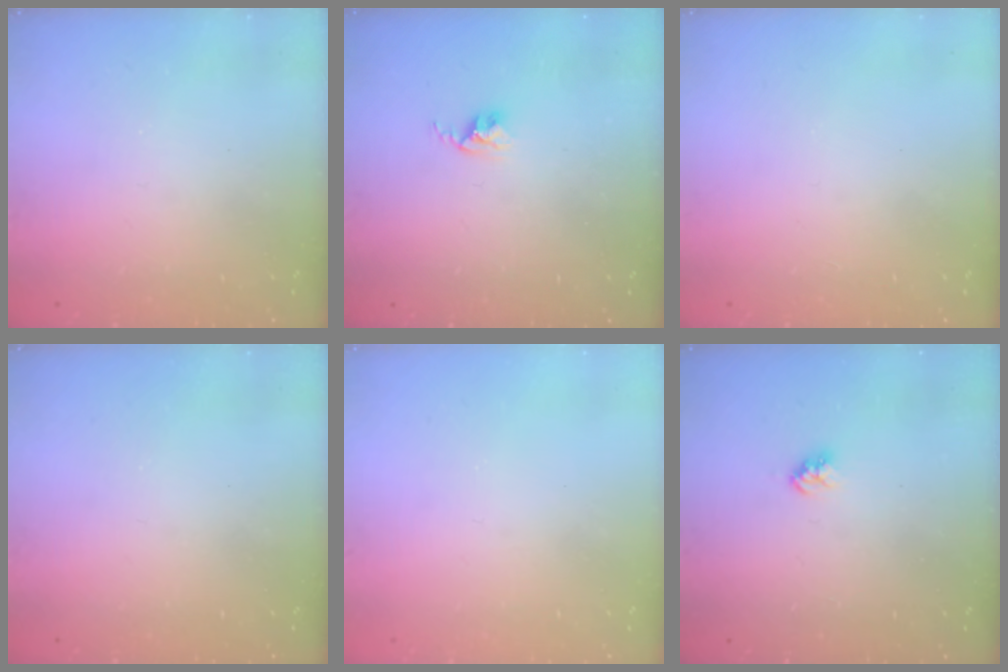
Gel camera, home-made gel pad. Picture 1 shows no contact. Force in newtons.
{"total": 2.6, "press": 2.6, "slide": 0.4}
{"total": 0.0}
{"total": 0.0}
{"total": 0.5, "press": 0.5, "slide": 0.1}
{"total": 3.0, "press": 3.0, "slide": 0.3}